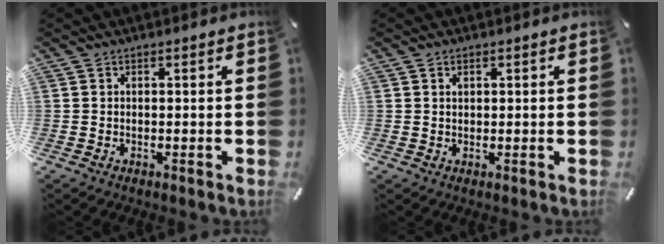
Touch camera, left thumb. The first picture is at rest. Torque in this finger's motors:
{"motor_torque": [0.06, -0.41, -0.01, 0.06, -0.02]}